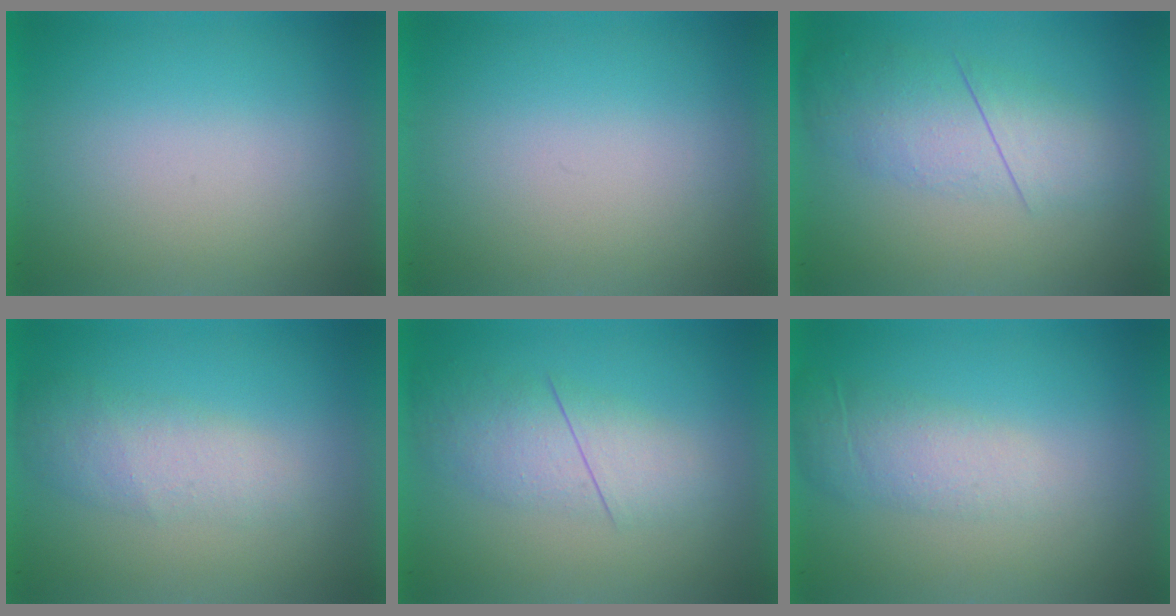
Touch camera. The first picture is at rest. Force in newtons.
{"total": 0.0}
{"total": 3.0}
{"total": 2.3}
{"total": 2.7}
{"total": 2.0}